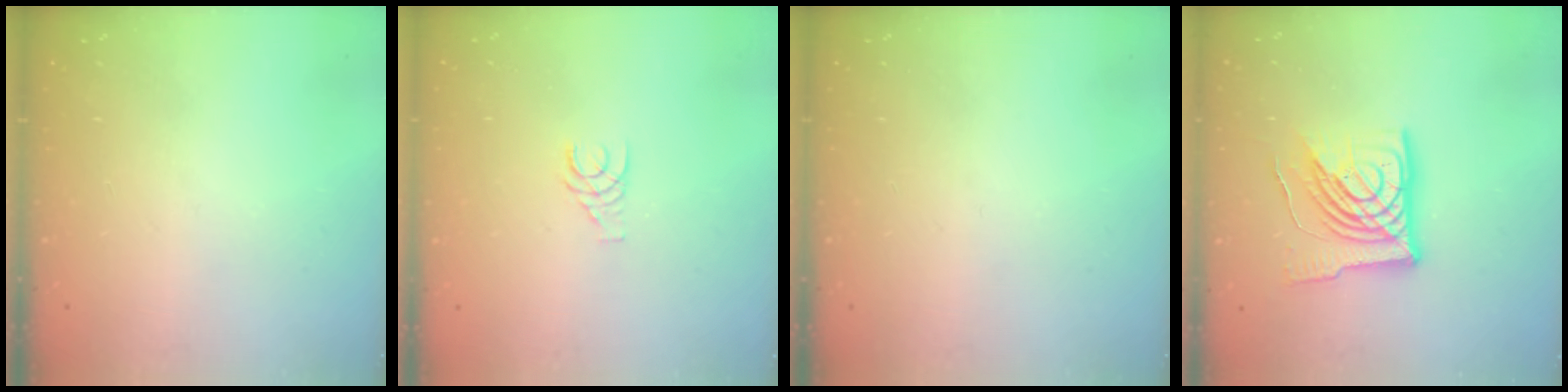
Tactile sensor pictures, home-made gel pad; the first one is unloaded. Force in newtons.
{"total": 3.6, "press": 3.6, "slide": 0.4}
{"total": 0.0}
{"total": 19.8, "press": 19.7, "slide": 2.5}